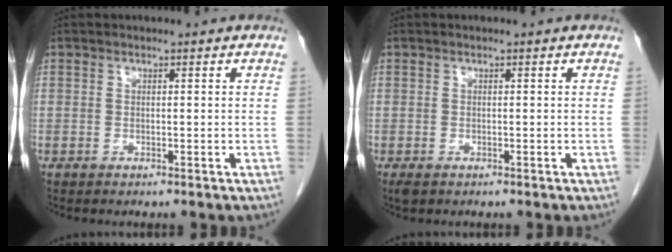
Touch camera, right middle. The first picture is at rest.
{"total": 1.6, "force": [-0.9, 0.8, 0.9], "torque": [-0.020, -0.004, -0.009]}